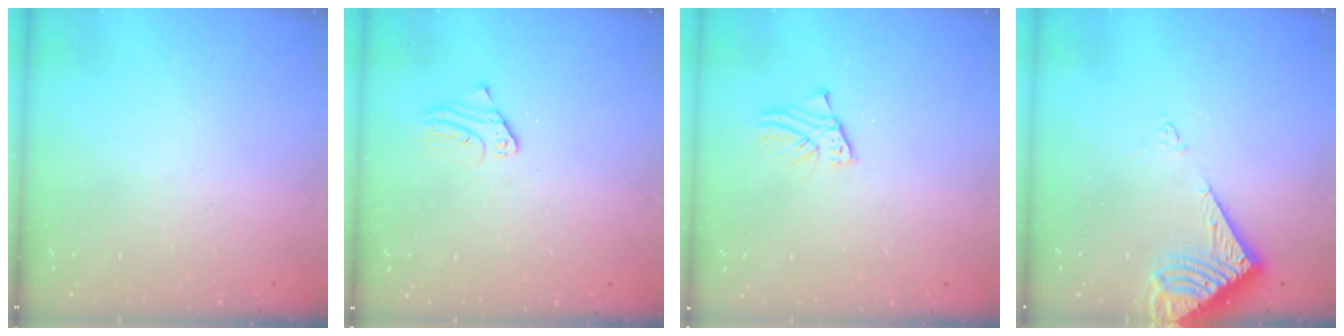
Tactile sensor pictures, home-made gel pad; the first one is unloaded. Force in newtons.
{"total": 1.9, "press": 1.9, "slide": 0.3}
{"total": 1.6, "press": 1.6, "slide": 0.2}
{"total": 8.8, "press": 8.8, "slide": 0.9}